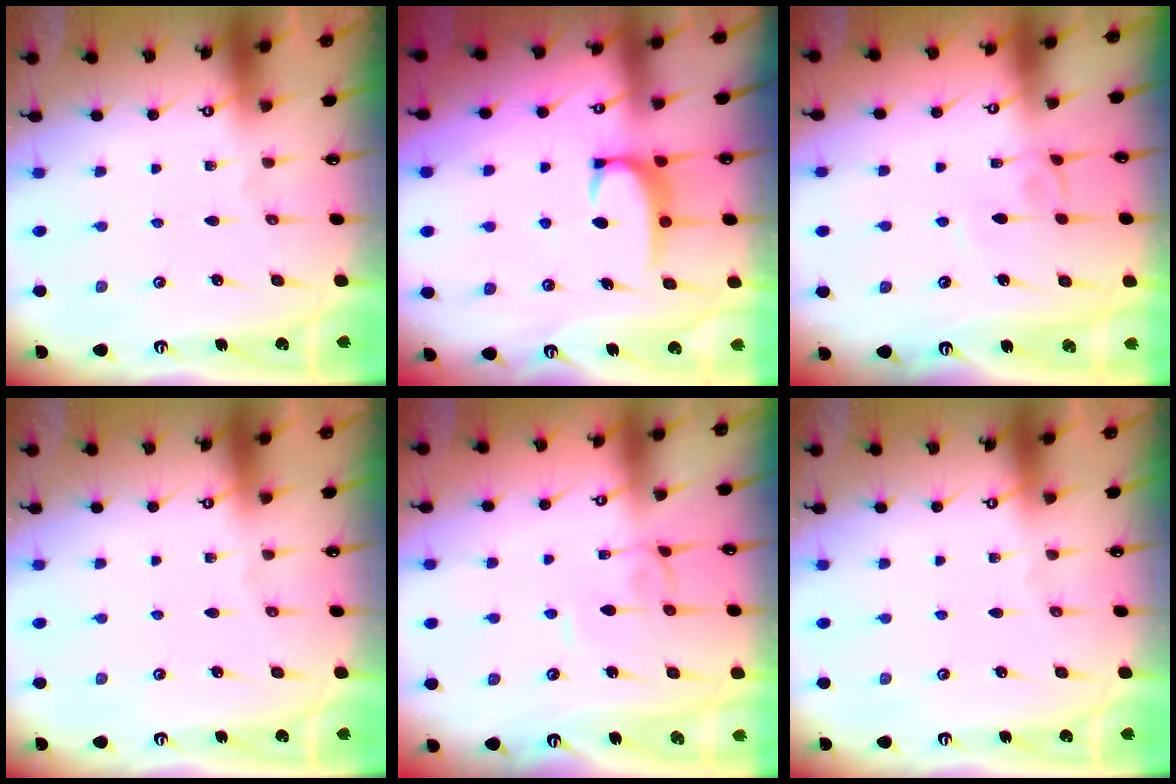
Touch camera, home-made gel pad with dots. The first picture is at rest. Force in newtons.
{"total": 2.8, "press": 2.8, "slide": 0.5}
{"total": 3.5, "press": 3.5, "slide": 0.1}
{"total": 0.0}
{"total": 0.0}
{"total": 0.0}